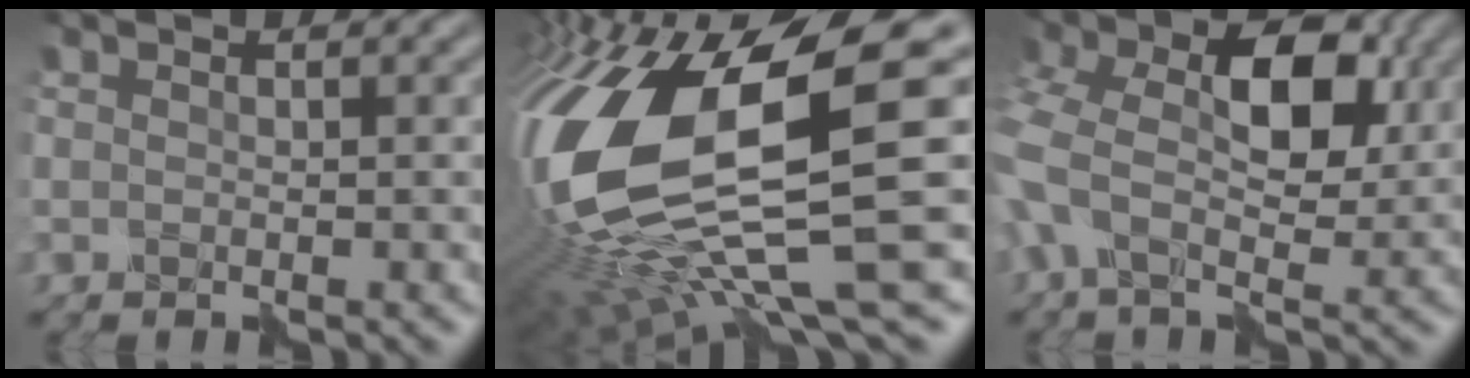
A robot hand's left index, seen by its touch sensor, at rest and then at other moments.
{"total": 17.7, "force": [1.6, 6.2, 16.5], "torque": [-0.344, -0.029, 0.046]}
{"total": 9.5, "force": [1.5, 5.7, 7.5], "torque": [-0.166, 0.006, 0.018]}